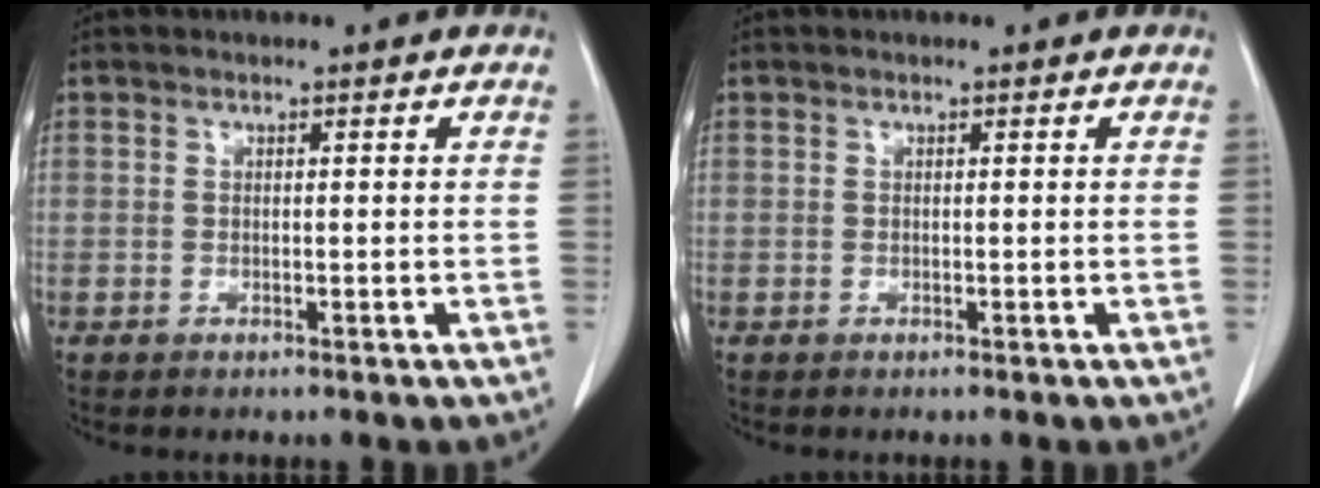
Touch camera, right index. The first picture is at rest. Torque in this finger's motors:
{"motor_torque": [0.00, 0.00, 0.00, 0.00]}